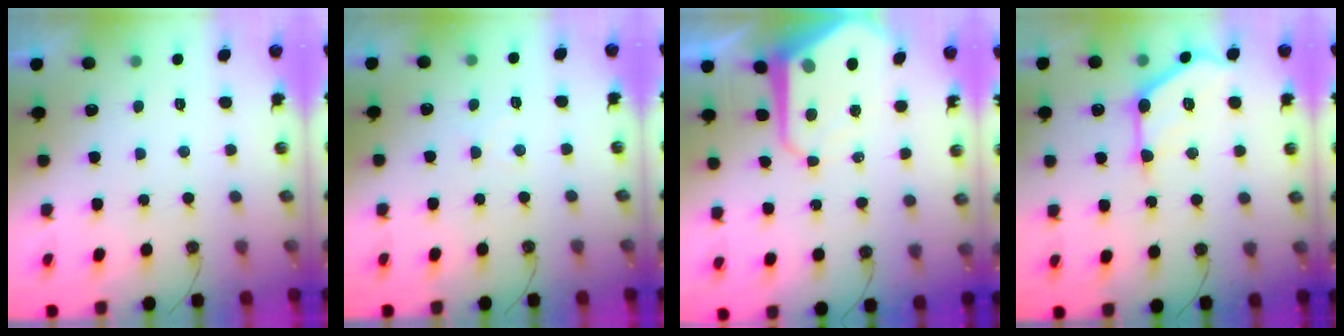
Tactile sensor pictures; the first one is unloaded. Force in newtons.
{"total": 3.6, "press": 3.5, "slide": 0.5}
{"total": 11.2, "press": 11.1, "slide": 1.0}
{"total": 15.0, "press": 15.0, "slide": 0.4}